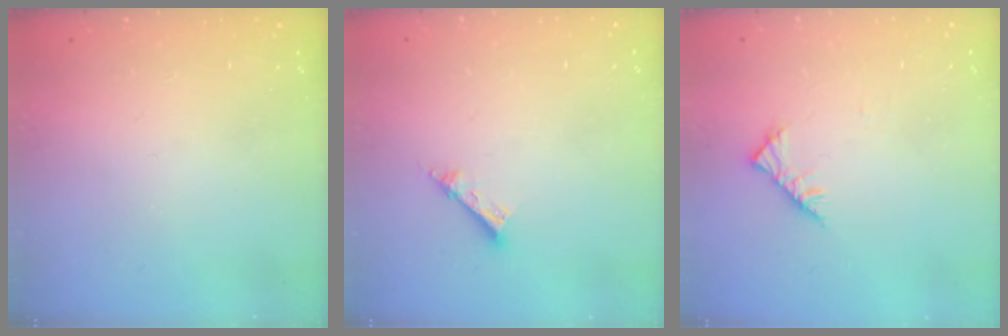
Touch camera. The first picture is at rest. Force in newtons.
{"total": 4.3, "press": 4.3, "slide": 0.3}
{"total": 4.5, "press": 4.5, "slide": 0.9}